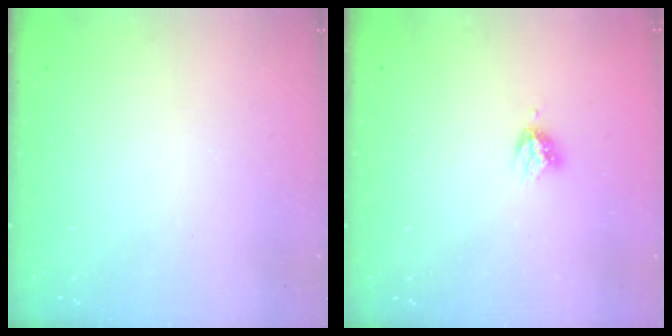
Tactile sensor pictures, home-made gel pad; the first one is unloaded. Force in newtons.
{"total": 3.6, "press": 3.5, "slide": 0.5}